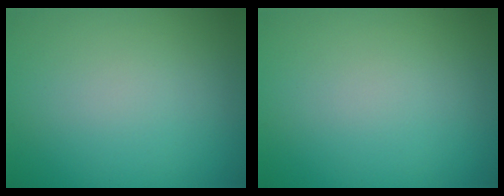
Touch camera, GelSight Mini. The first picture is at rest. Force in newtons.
{"total": 0.0}